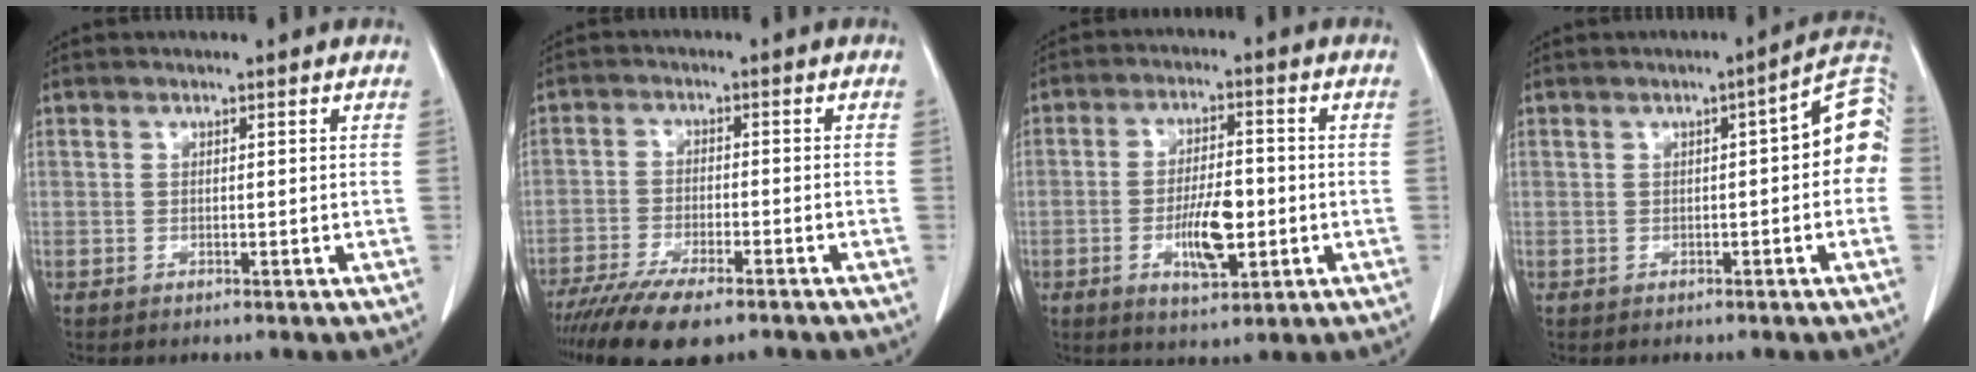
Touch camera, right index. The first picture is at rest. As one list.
[{"total": 11.3, "force": [-8.5, 2.9, 6.8], "torque": [-0.109, -0.020, -0.139]}, {"total": 8.1, "force": [-2.0, 2.6, 7.4], "torque": [-0.135, -0.001, -0.030]}, {"total": 8.0, "force": [0.4, 1.7, 7.8], "torque": [-0.090, 0.028, -0.003]}]